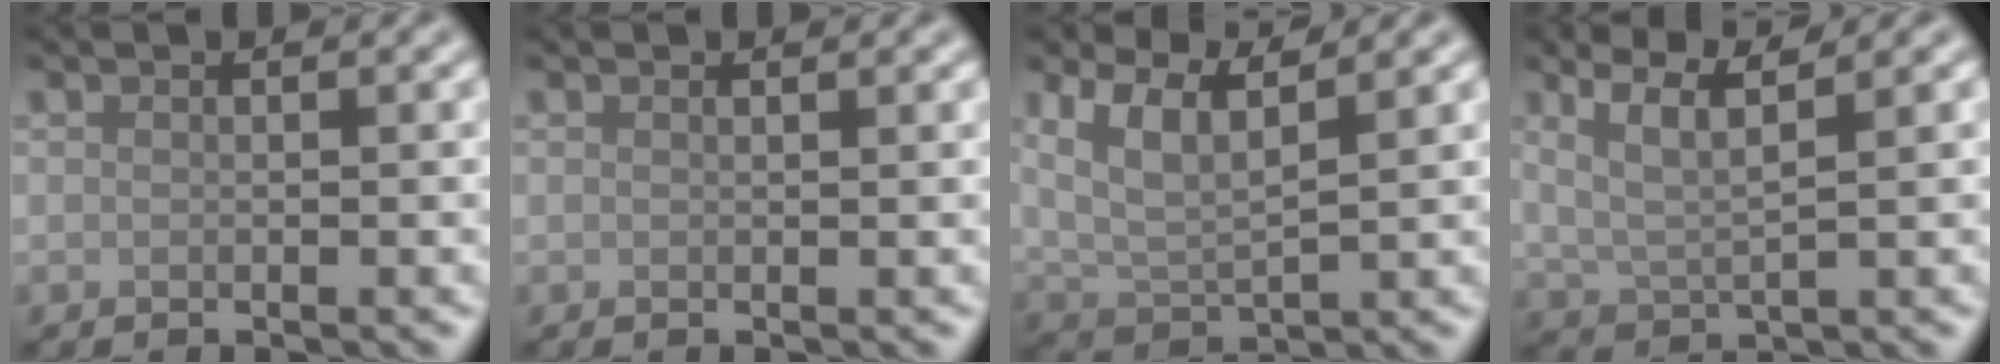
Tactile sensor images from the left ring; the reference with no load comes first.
{"total": 0.5, "force": [0.4, 0.1, 0.3], "torque": [0.000, 0.000, 0.006]}
{"total": 5.9, "force": [3.6, 2.3, 4.1], "torque": [-0.084, 0.008, 0.064]}
{"total": 3.8, "force": [2.1, 1.0, 3.0], "torque": [-0.057, 0.003, 0.041]}